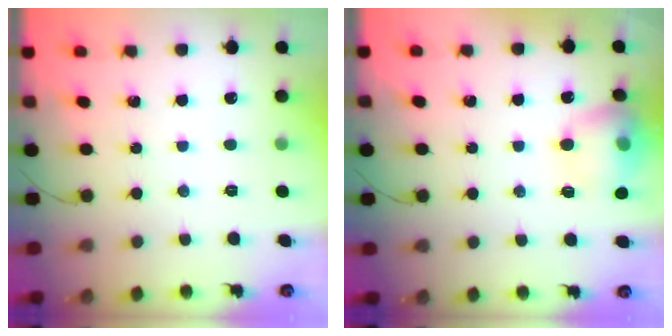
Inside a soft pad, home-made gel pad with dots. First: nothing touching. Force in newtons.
{"total": 13.8, "press": 13.7, "slide": 2.0}